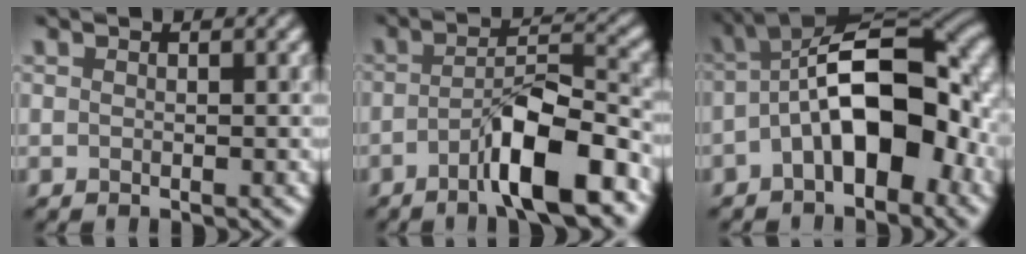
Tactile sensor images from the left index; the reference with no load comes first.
{"total": 7.1, "force": [-3.4, 1.6, 6.0], "torque": [-0.098, 0.013, -0.060]}
{"total": 11.8, "force": [-1.9, 5.5, 10.3], "torque": [-0.153, 0.023, -0.044]}